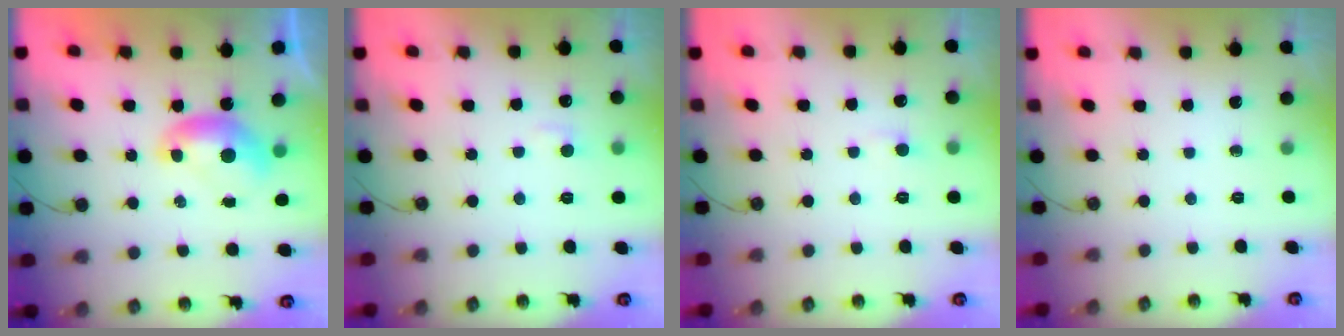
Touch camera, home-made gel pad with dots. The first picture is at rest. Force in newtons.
{"total": 2.5, "press": 2.4, "slide": 0.5}
{"total": 1.7, "press": 1.6, "slide": 0.5}
{"total": 0.0}